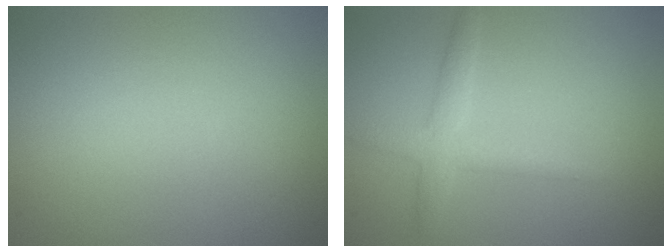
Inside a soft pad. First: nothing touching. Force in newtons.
{"total": 2.4, "press": 2.4, "slide": 0.1}